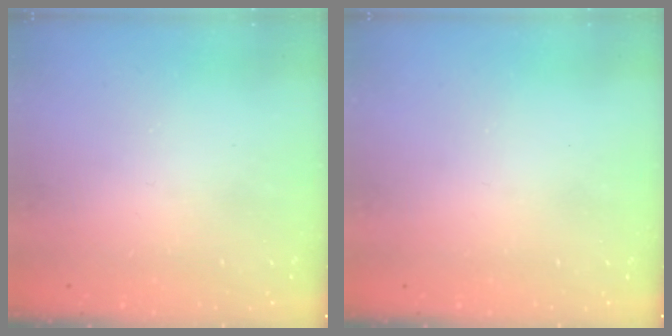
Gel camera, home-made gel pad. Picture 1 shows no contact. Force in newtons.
{"total": 0.0}